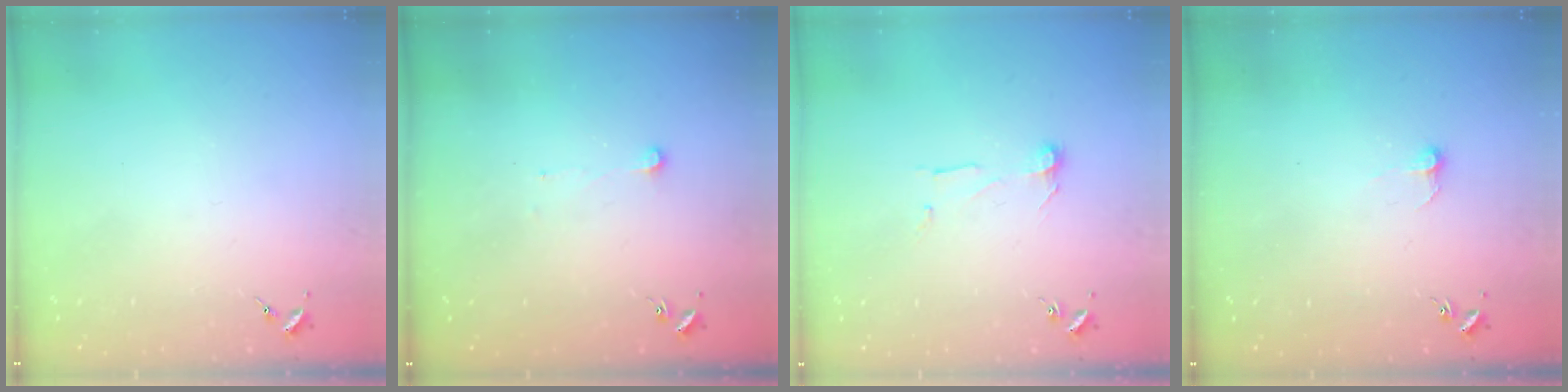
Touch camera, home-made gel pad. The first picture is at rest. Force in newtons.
{"total": 3.8, "press": 3.7, "slide": 0.3}
{"total": 6.4, "press": 6.4, "slide": 0.3}
{"total": 4.6, "press": 4.6, "slide": 0.4}